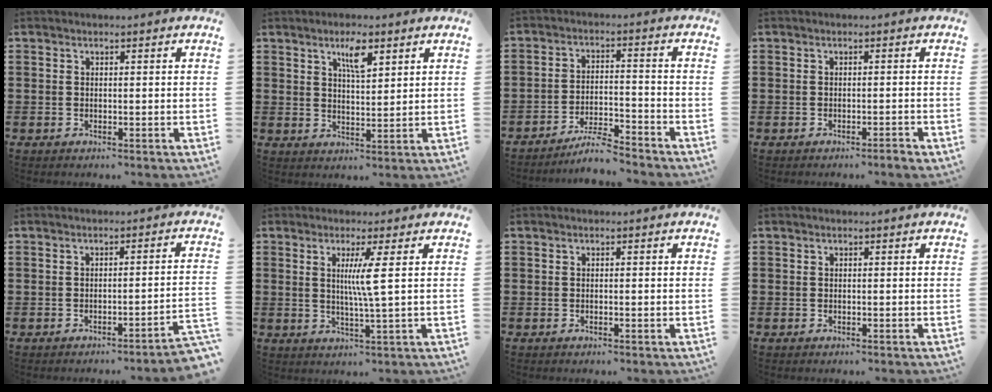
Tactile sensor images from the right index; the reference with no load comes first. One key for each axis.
{"total": 4.8, "fx": 2.8, "fy": 1.3, "fz": 3.6, "tx": -0.064, "ty": 0.000, "tz": 0.044}
{"total": 5.6, "fx": -5.2, "fy": 0.3, "fz": 2.1, "tx": -0.051, "ty": -0.006, "tz": -0.103}
{"total": 1.2, "fx": -0.9, "fy": -0.1, "fz": 0.7, "tx": -0.013, "ty": -0.002, "tz": -0.017}
{"total": 2.3, "fx": -1.9, "fy": -0.3, "fz": 1.3, "tx": -0.024, "ty": -0.007, "tz": -0.039}
{"total": 4.7, "fx": 1.2, "fy": -0.8, "fz": 4.5, "tx": -0.089, "ty": -0.009, "tz": 0.016}
{"total": 0.0}
{"total": 0.0}